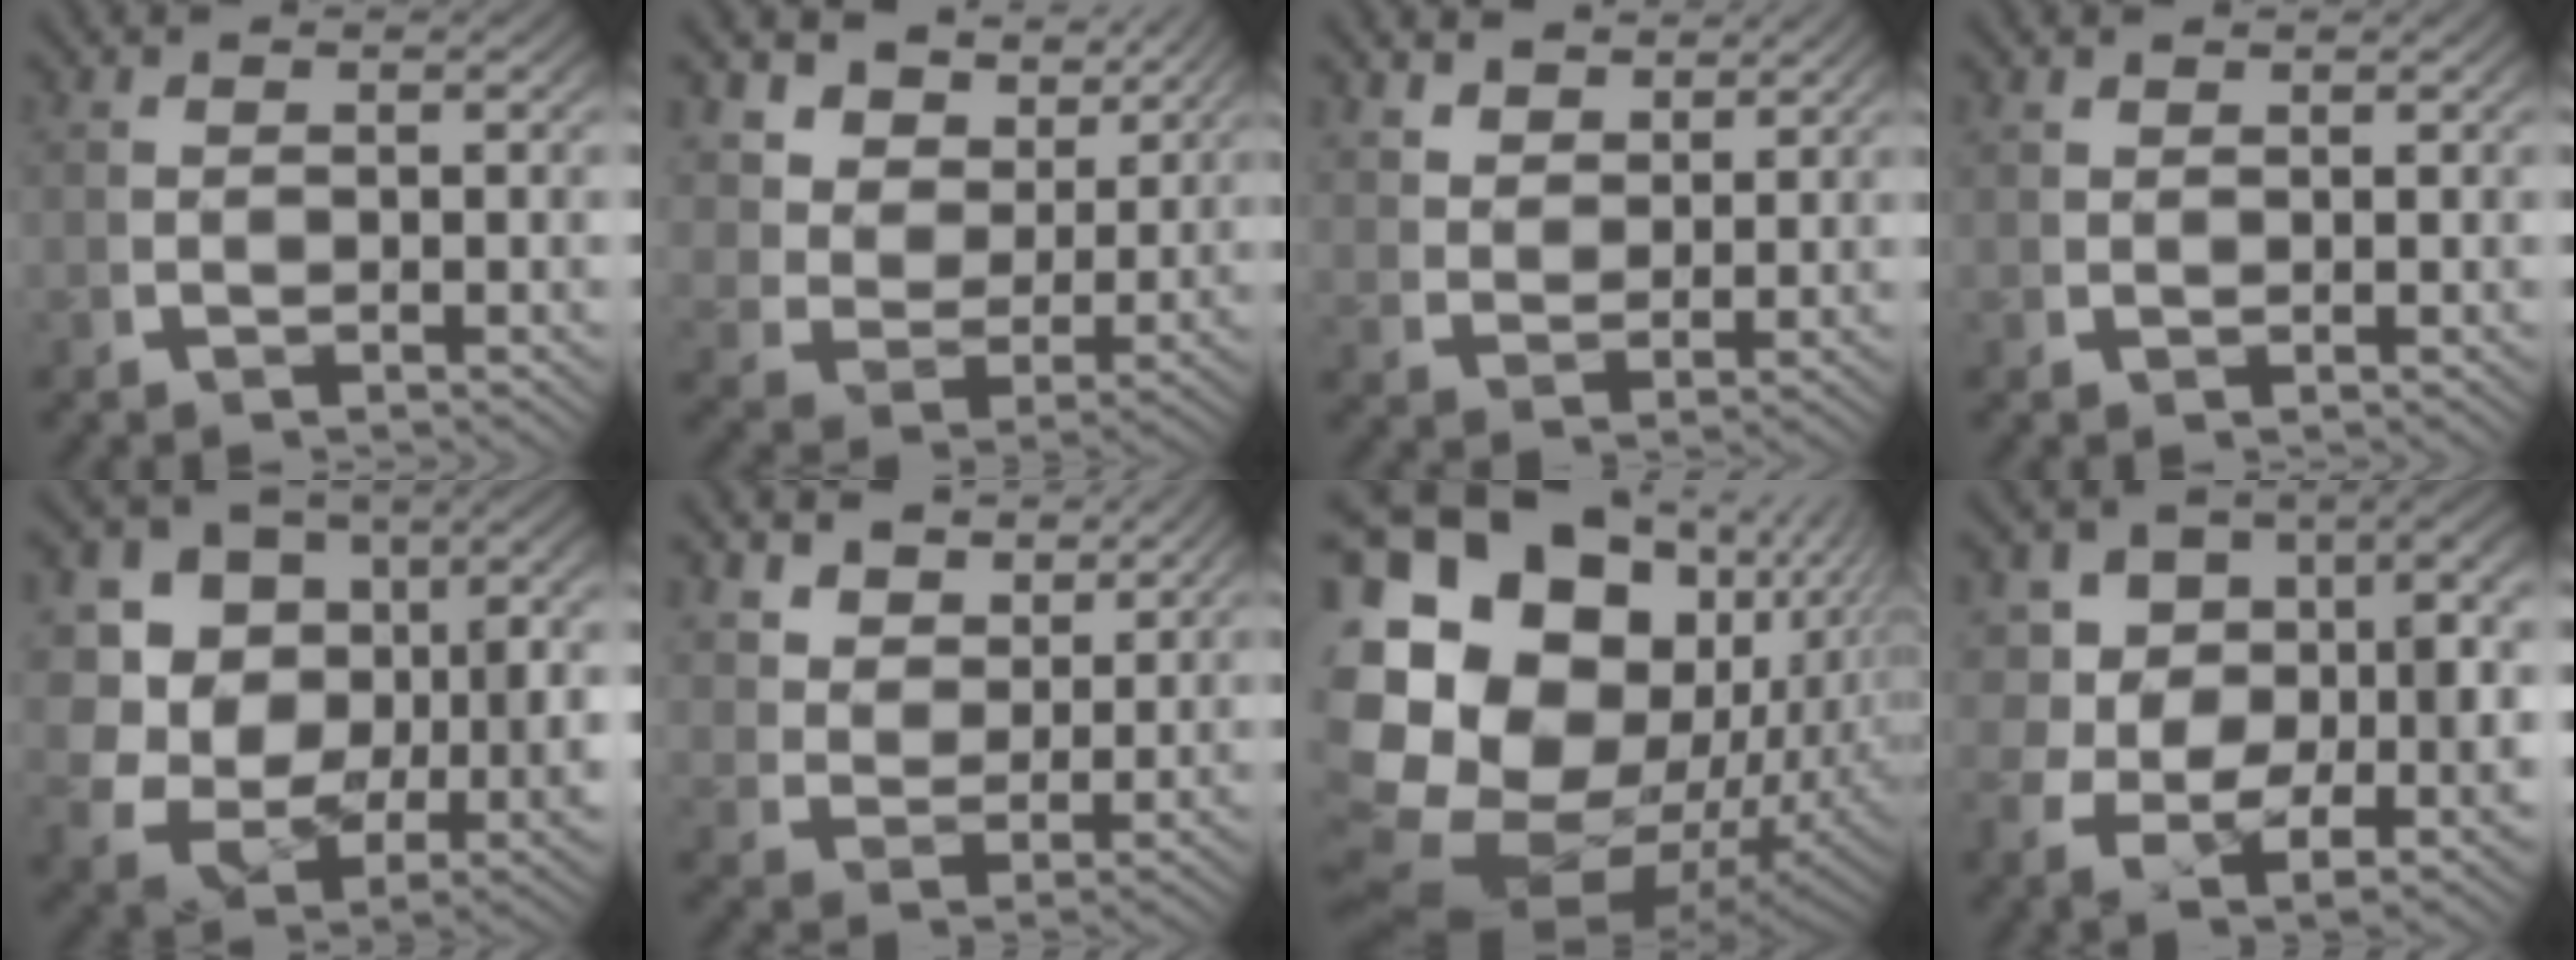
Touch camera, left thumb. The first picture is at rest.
{"total": 8.6, "force": [4.1, 5.6, 5.0], "torque": [-0.111, -0.003, 0.066]}
{"total": 4.0, "force": [3.6, 1.2, 1.0], "torque": [-0.014, -0.002, 0.072]}
{"total": 1.0, "force": [1.0, -0.1, -0.2], "torque": [0.003, -0.003, 0.025]}
{"total": 13.8, "force": [0.0, 11.0, 8.3], "torque": [-0.206, -0.057, 0.009]}
{"total": 5.6, "force": [4.0, 3.0, 2.6], "torque": [-0.054, -0.007, 0.073]}
{"total": 24.7, "force": [0.6, 18.5, 16.4], "torque": [-0.343, -0.057, 0.022]}
{"total": 10.4, "force": [0.5, 7.2, 7.4], "torque": [-0.137, -0.030, 0.021]}